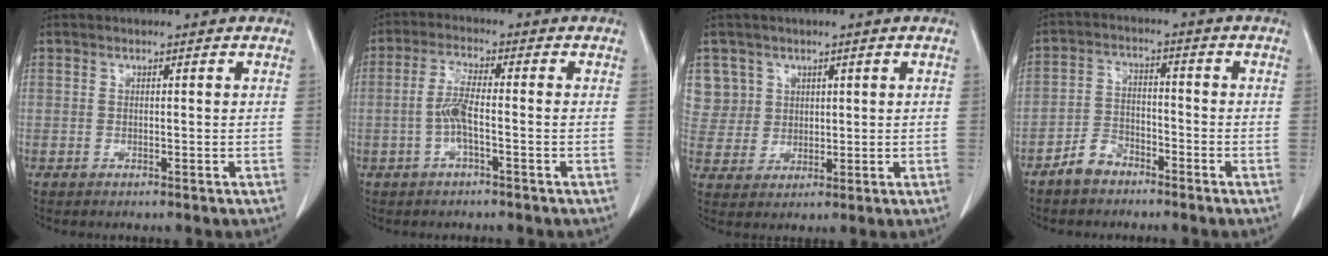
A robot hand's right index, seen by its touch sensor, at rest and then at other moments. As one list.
[{"total": 4.5, "force": [-1.0, 0.5, 4.3], "torque": [-0.091, 0.007, -0.020]}, {"total": 6.4, "force": [3.1, 5.6, -0.3], "torque": [0.016, 0.012, 0.071]}, {"total": 4.7, "force": [-3.5, 2.8, 1.4], "torque": [-0.027, 0.011, -0.066]}]